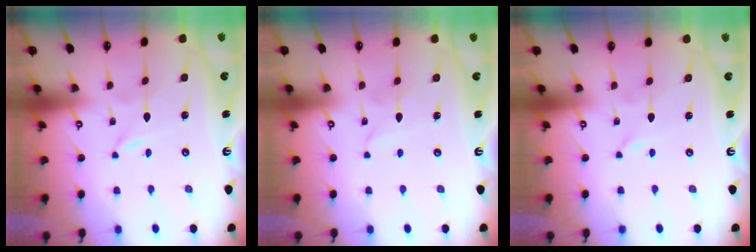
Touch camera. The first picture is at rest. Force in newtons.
{"total": 2.1, "press": 2.1, "slide": 0.2}
{"total": 0.0}